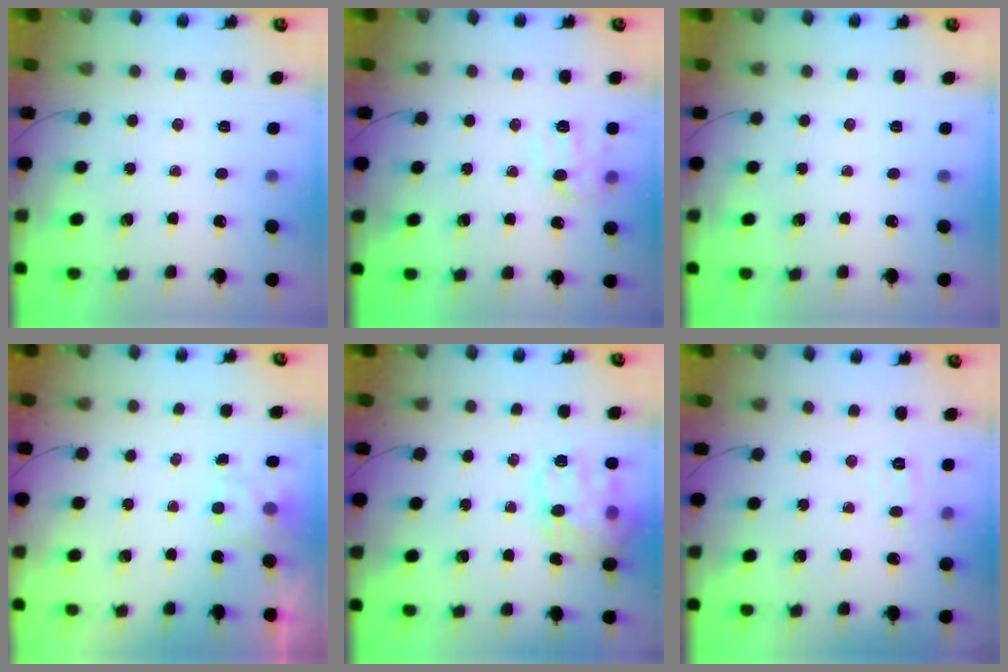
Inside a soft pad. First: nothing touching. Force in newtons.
{"total": 9.2, "press": 9.1, "slide": 1.0}
{"total": 0.0}
{"total": 1.4, "press": 0.7, "slide": 1.2}
{"total": 16.2, "press": 16.2, "slide": 1.4}
{"total": 5.0, "press": 4.8, "slide": 1.4}